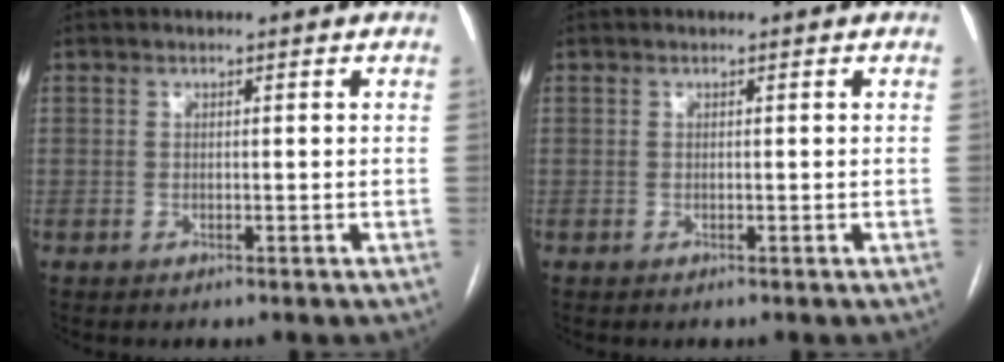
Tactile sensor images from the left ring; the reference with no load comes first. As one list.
[{"total": 0.0}]